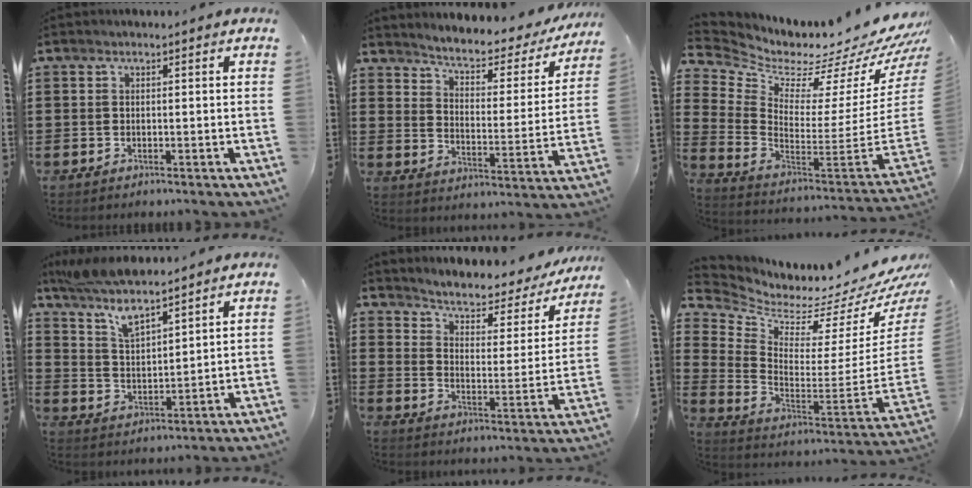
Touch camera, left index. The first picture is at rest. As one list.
[{"total": 4.0, "force": [3.6, 0.7, 1.6], "torque": [-0.053, -0.028, 0.052]}, {"total": 4.5, "force": [4.2, 1.0, 1.2], "torque": [-0.041, -0.071, 0.059]}, {"total": 7.6, "force": [6.4, 1.2, 4.0], "torque": [-0.100, -0.021, 0.115]}, {"total": 3.4, "force": [2.9, 1.0, 1.5], "torque": [-0.047, -0.024, 0.038]}, {"total": 2.3, "force": [1.8, 1.2, 0.9], "torque": [-0.026, -0.059, 0.017]}]